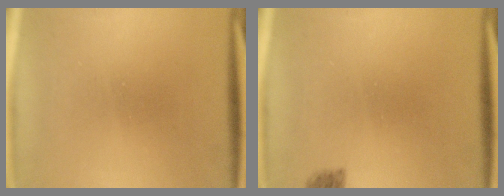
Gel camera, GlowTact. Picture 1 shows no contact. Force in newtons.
{"total": 1.8}